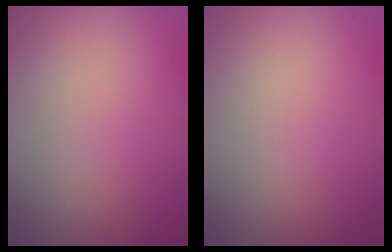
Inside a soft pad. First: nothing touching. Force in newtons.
{"total": 0.0}